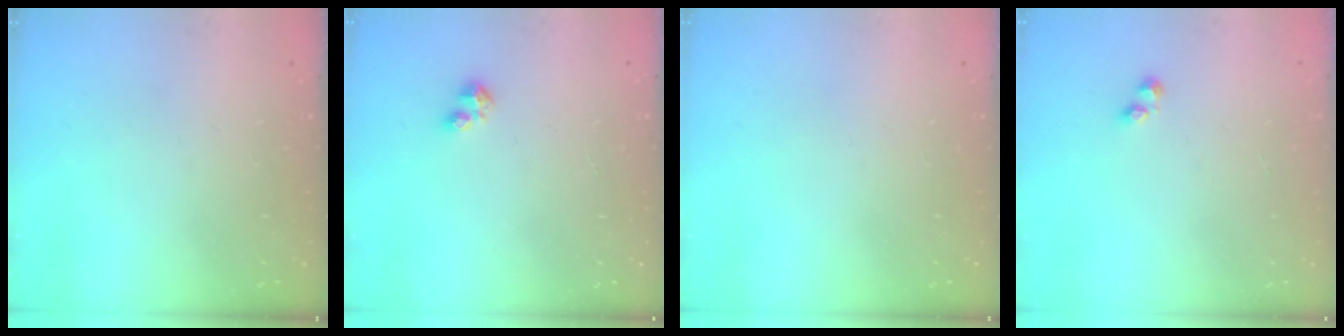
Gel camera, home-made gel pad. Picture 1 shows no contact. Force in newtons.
{"total": 2.9, "press": 2.9, "slide": 0.5}
{"total": 0.0}
{"total": 1.6, "press": 1.5, "slide": 0.4}